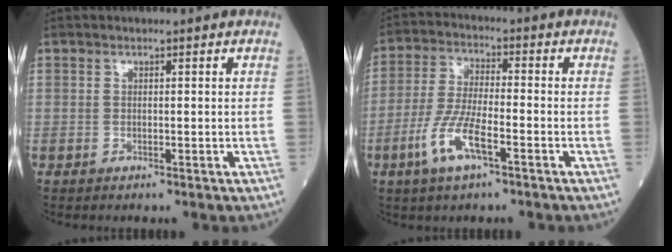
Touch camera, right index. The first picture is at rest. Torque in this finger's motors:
{"motor_torque": [1.12, -0.58, 0.63, 0.20]}